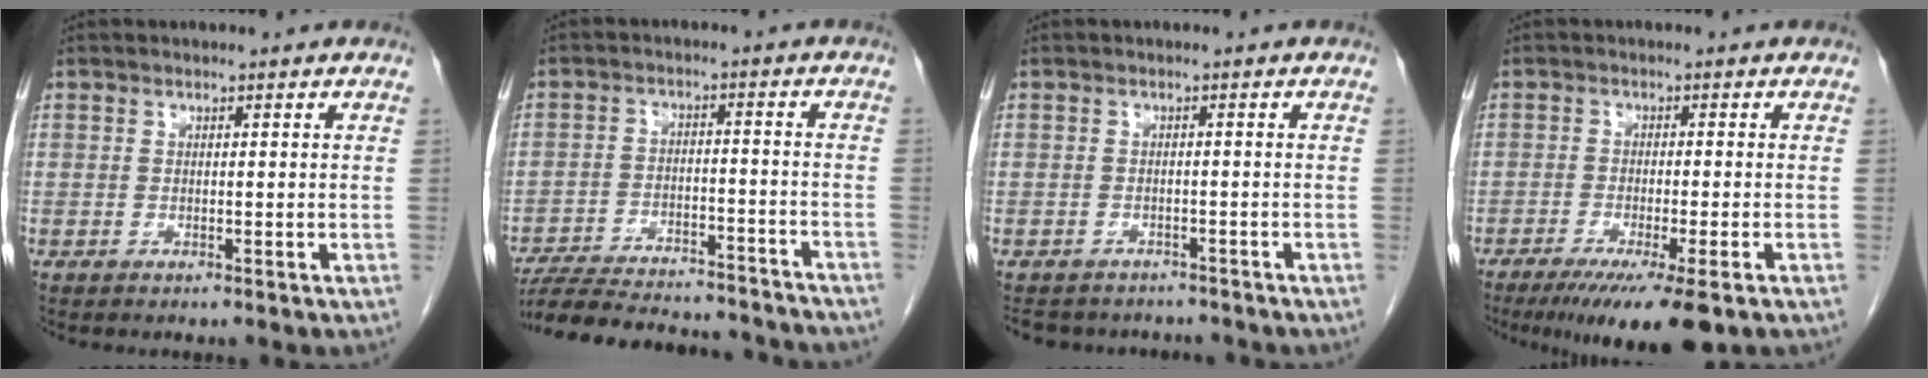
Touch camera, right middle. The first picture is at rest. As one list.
[{"total": 22.9, "force": [-20.9, 4.1, 8.5], "torque": [-0.148, -0.021, -0.285]}, {"total": 8.2, "force": [-7.4, 3.3, 1.3], "torque": [-0.020, 0.008, -0.088]}, {"total": 9.6, "force": [-6.3, 0.7, 7.2], "torque": [-0.107, -0.023, -0.099]}]